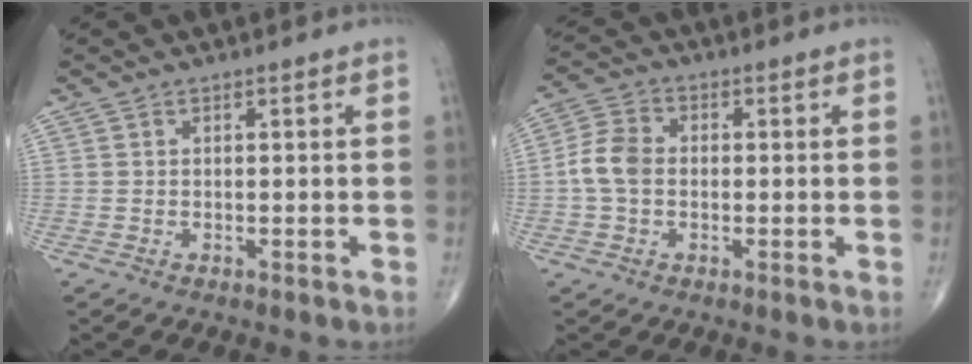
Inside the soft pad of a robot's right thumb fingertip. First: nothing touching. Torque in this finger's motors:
{"motor_torque": [-0.23, 0.40, 0.76, -0.21, 0.05]}